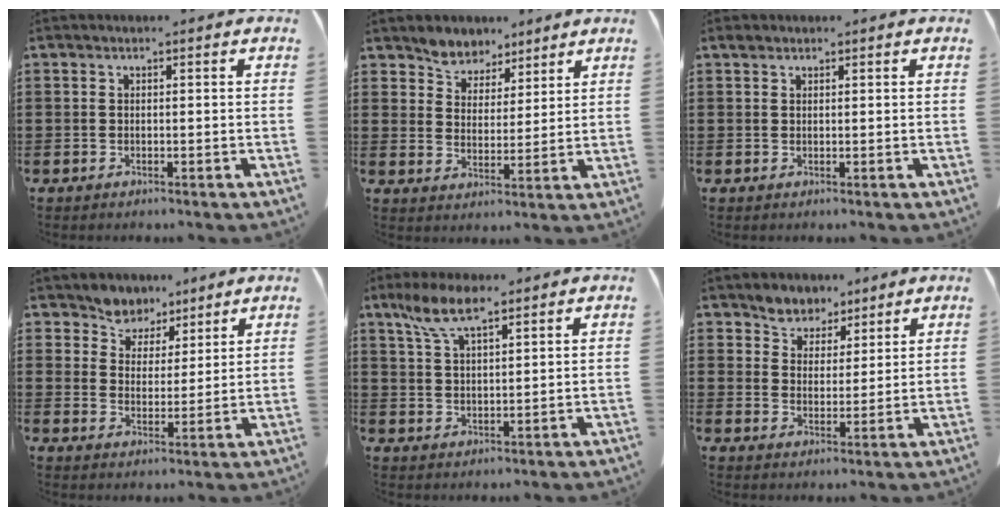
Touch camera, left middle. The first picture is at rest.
{"total": 4.8, "force": [4.3, 2.0, -0.4], "torque": [-0.020, -0.019, 0.079]}
{"total": 0.8, "force": [0.7, 0.3, 0.3], "torque": [-0.008, 0.000, 0.015]}
{"total": 5.3, "force": [4.7, 2.5, -0.5], "torque": [-0.024, -0.024, 0.085]}
{"total": 6.6, "force": [4.5, 1.7, 4.5], "torque": [-0.099, -0.002, 0.082]}
{"total": 4.7, "force": [4.2, 2.0, -0.4], "torque": [-0.018, -0.016, 0.078]}